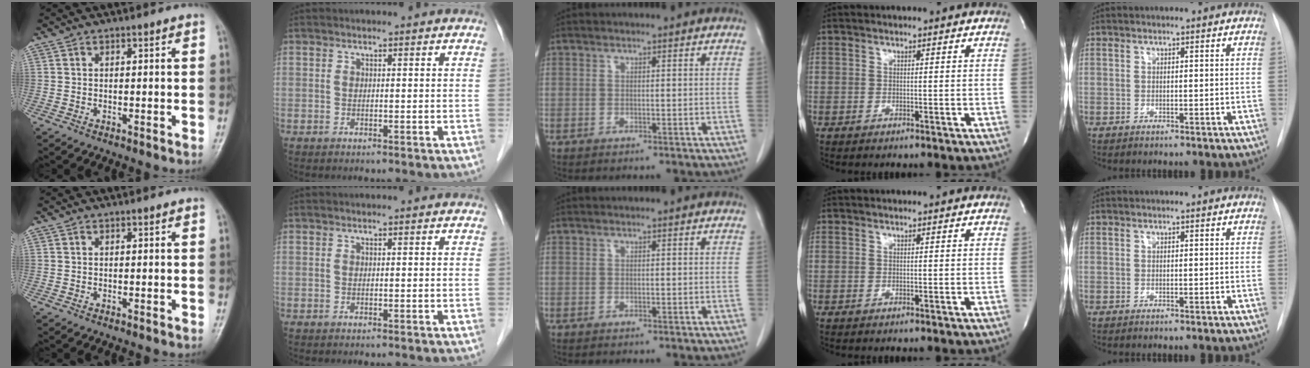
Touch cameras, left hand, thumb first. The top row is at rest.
{}